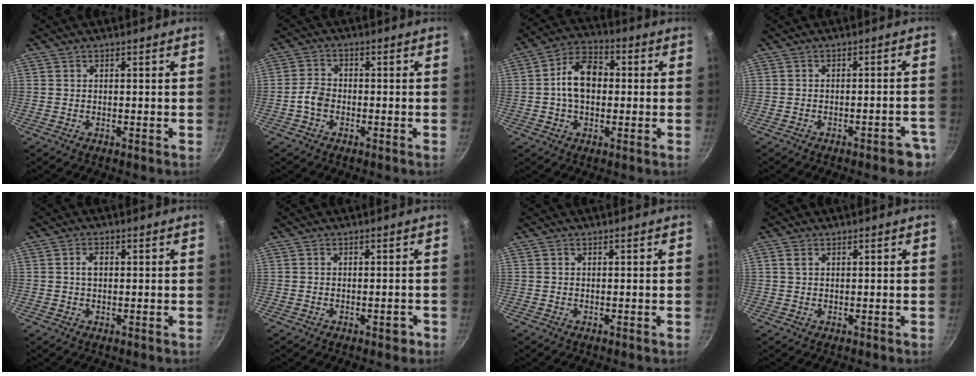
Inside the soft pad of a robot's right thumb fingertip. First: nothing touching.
{"total": 3.6, "force": [-1.4, 2.5, 2.1], "torque": [-0.039, 0.021, -0.032]}
{"total": 10.5, "force": [0.3, 7.2, 7.7], "torque": [-0.102, 0.027, -0.009]}
{"total": 5.9, "force": [-3.4, 2.1, 4.4], "torque": [-0.032, 0.031, -0.029]}
{"total": 2.2, "force": [0.3, 1.5, 1.6], "torque": [-0.020, 0.005, 0.004]}
{"total": 1.9, "force": [-1.0, 0.9, 1.4], "torque": [-0.007, 0.012, -0.009]}
{"total": 0.0}
{"total": 1.2, "force": [0.6, 0.8, 0.7], "torque": [-0.013, 0.000, 0.011]}